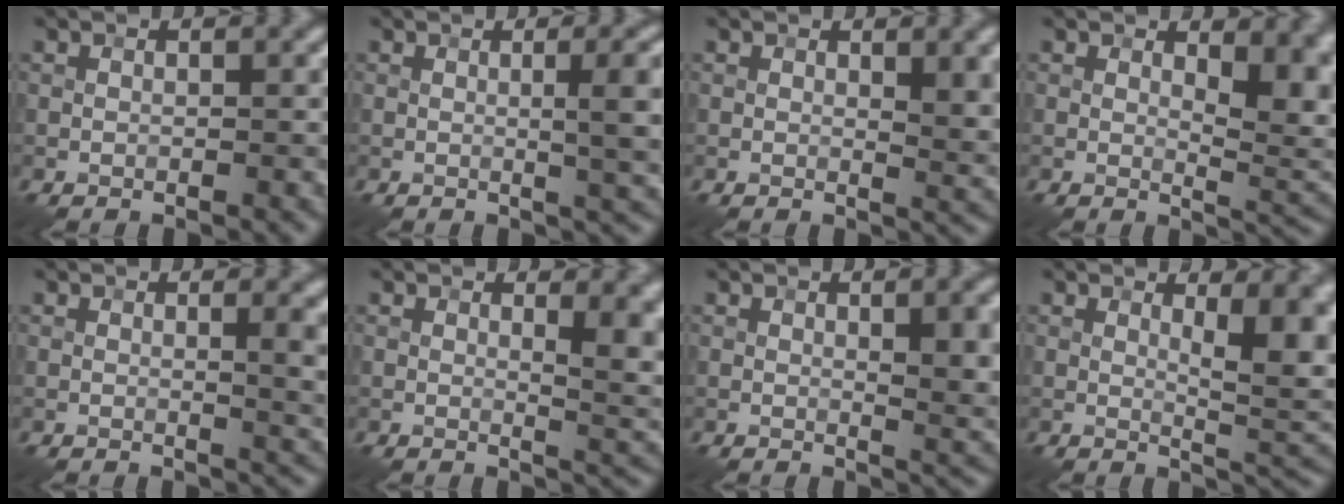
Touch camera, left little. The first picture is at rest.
{"total": 5.6, "force": [0.4, 1.5, 5.4], "torque": [-0.060, 0.012, 0.002]}
{"total": 3.5, "force": [1.1, 0.9, 3.2], "torque": [-0.040, 0.000, 0.016]}
{"total": 6.1, "force": [1.4, 2.4, 5.4], "torque": [-0.063, -0.003, 0.024]}
{"total": 3.8, "force": [0.5, 1.2, 3.6], "torque": [-0.035, 0.006, 0.005]}
{"total": 5.6, "force": [1.2, 1.9, 5.1], "torque": [-0.049, -0.003, 0.020]}
{"total": 5.4, "force": [0.8, 1.5, 5.2], "torque": [-0.063, 0.002, 0.015]}
{"total": 7.2, "force": [1.4, 2.2, 6.7], "torque": [-0.089, -0.004, 0.025]}